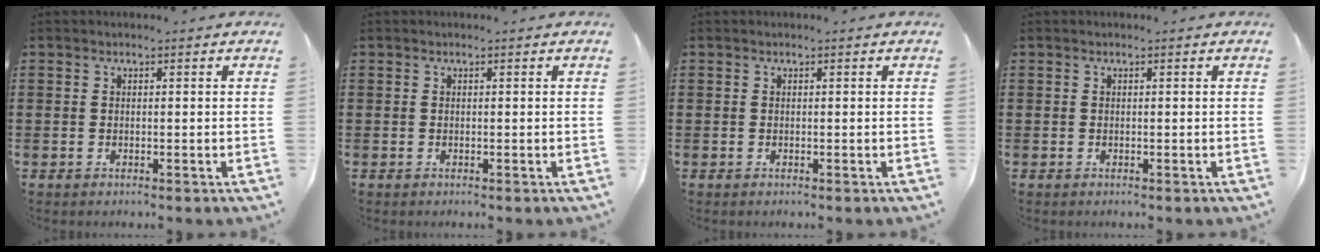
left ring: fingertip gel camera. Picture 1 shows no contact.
{"total": 0.0}
{"total": 0.0}
{"total": 0.0}